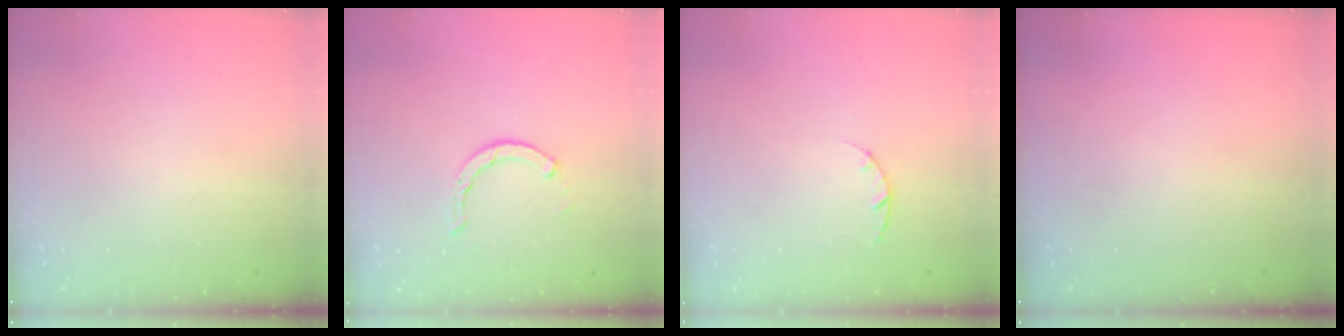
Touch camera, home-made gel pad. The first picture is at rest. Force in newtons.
{"total": 2.8, "press": 2.7, "slide": 0.4}
{"total": 2.0, "press": 1.9, "slide": 0.4}
{"total": 0.0}